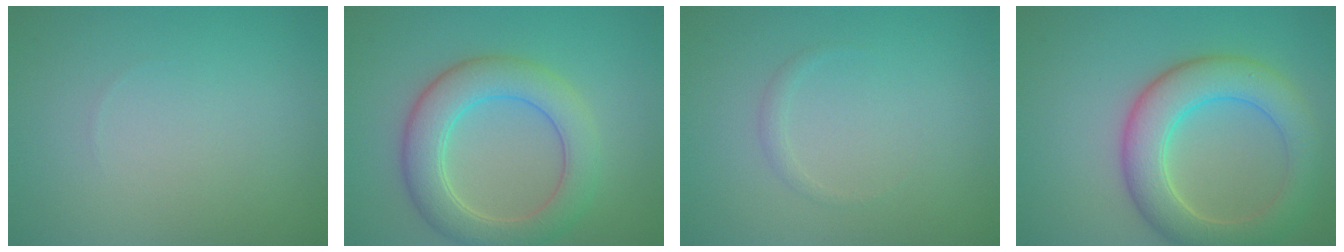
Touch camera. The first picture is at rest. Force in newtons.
{"total": 6.0, "press": 6.0, "slide": 0.3}
{"total": 0.8, "press": 0.8, "slide": 0.0}
{"total": 6.8, "press": 6.7, "slide": 0.3}